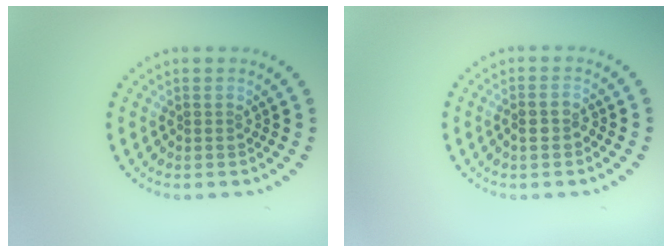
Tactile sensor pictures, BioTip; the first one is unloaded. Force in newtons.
{"total": 1.2, "press": 1.1, "slide": 0.3}